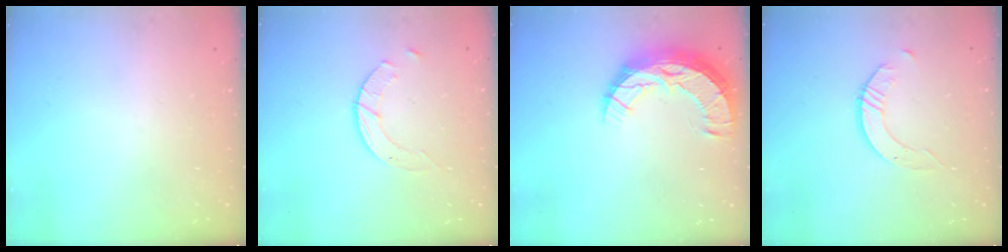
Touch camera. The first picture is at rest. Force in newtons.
{"total": 5.1, "press": 5.1, "slide": 0.6}
{"total": 13.0, "press": 13.0, "slide": 0.9}
{"total": 2.4, "press": 2.4, "slide": 0.3}